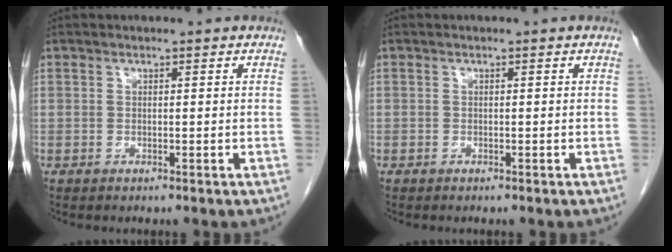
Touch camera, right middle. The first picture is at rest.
{"total": 0.0}